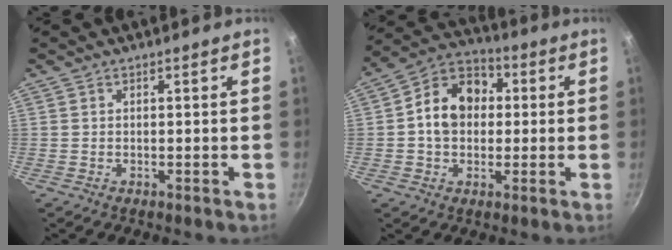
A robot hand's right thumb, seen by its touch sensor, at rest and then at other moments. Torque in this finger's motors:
{"motor_torque": [-0.25, 0.64, 0.53, 0.54, 0.07]}